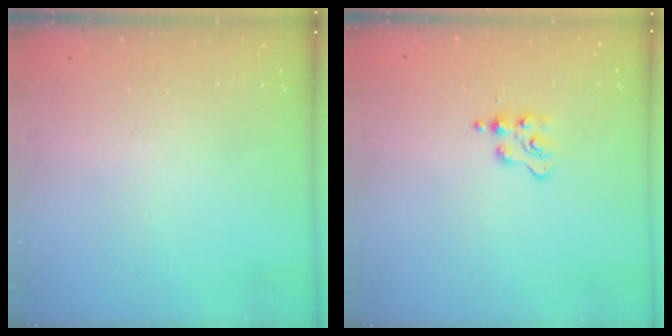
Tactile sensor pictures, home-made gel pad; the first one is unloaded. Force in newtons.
{"total": 2.3, "press": 2.3, "slide": 0.4}